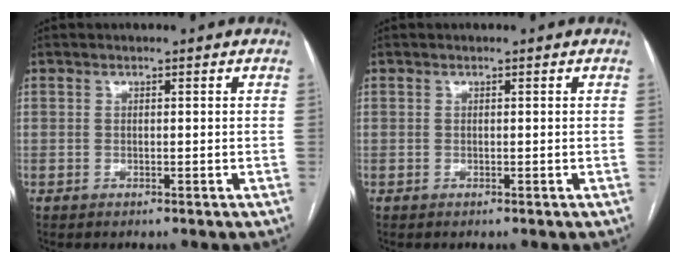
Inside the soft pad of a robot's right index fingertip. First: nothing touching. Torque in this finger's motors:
{"motor_torque": [0.00, 0.00, 0.00, 0.01]}